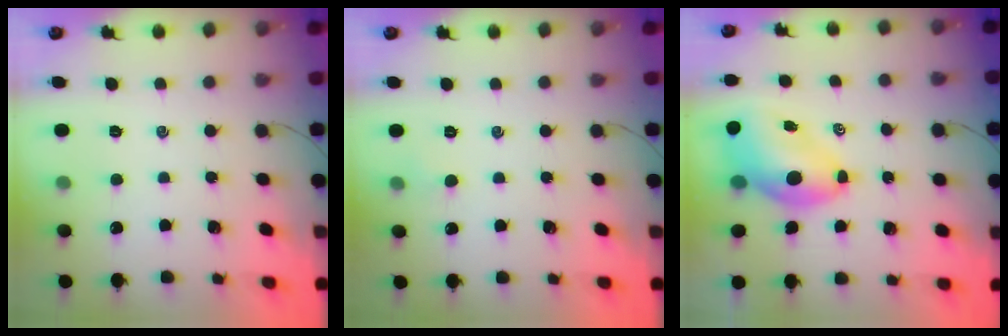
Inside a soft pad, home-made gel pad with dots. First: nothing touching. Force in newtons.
{"total": 2.6, "press": 2.4, "slide": 0.8}
{"total": 9.4, "press": 9.0, "slide": 2.7}